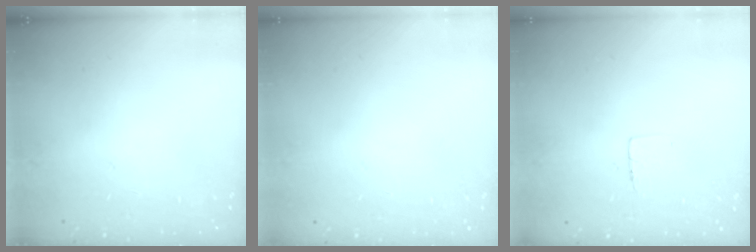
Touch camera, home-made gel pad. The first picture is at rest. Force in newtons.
{"total": 0.0}
{"total": 3.5, "press": 3.5, "slide": 0.3}